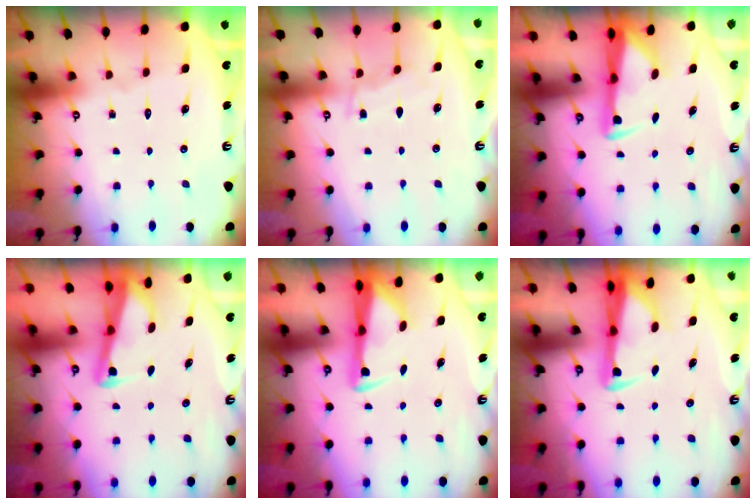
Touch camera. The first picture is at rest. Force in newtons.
{"total": 3.6, "press": 3.6, "slide": 0.4}
{"total": 3.0, "press": 2.8, "slide": 0.9}
{"total": 2.9, "press": 2.8, "slide": 0.3}
{"total": 3.0, "press": 2.8, "slide": 0.9}
{"total": 2.9, "press": 2.9, "slide": 0.7}